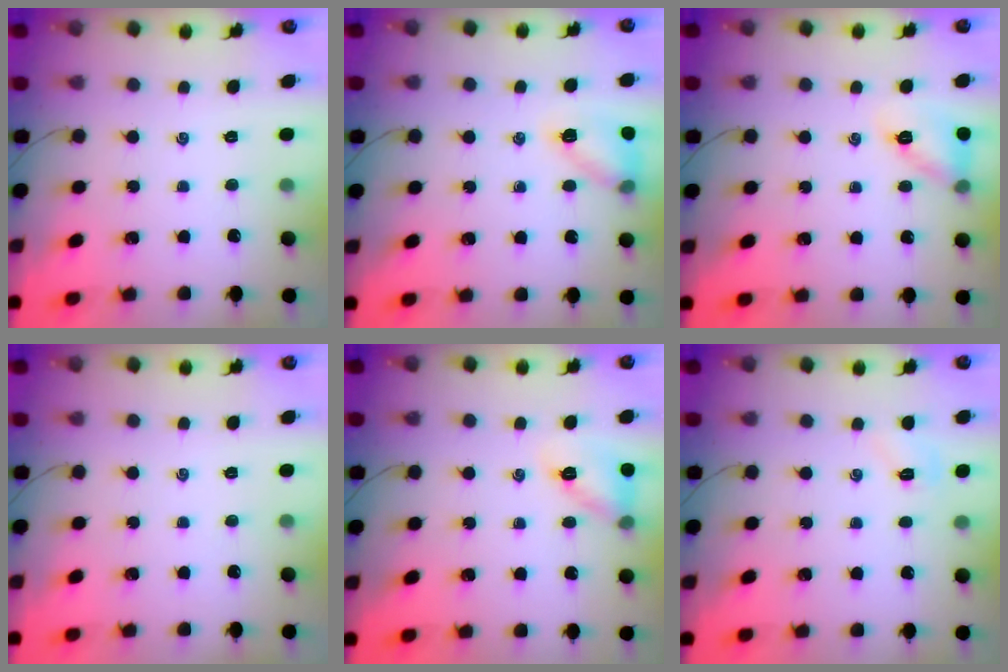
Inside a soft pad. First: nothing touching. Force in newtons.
{"total": 11.6, "press": 11.4, "slide": 2.2}
{"total": 10.7, "press": 10.3, "slide": 2.6}
{"total": 0.0}
{"total": 10.7, "press": 10.3, "slide": 2.6}
{"total": 4.8, "press": 4.6, "slide": 1.1}